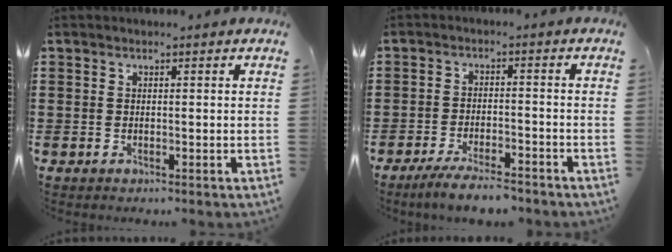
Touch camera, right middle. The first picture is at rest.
{"total": 4.7, "force": [-4.1, 0.5, 2.3], "torque": [-0.042, -0.003, -0.079]}